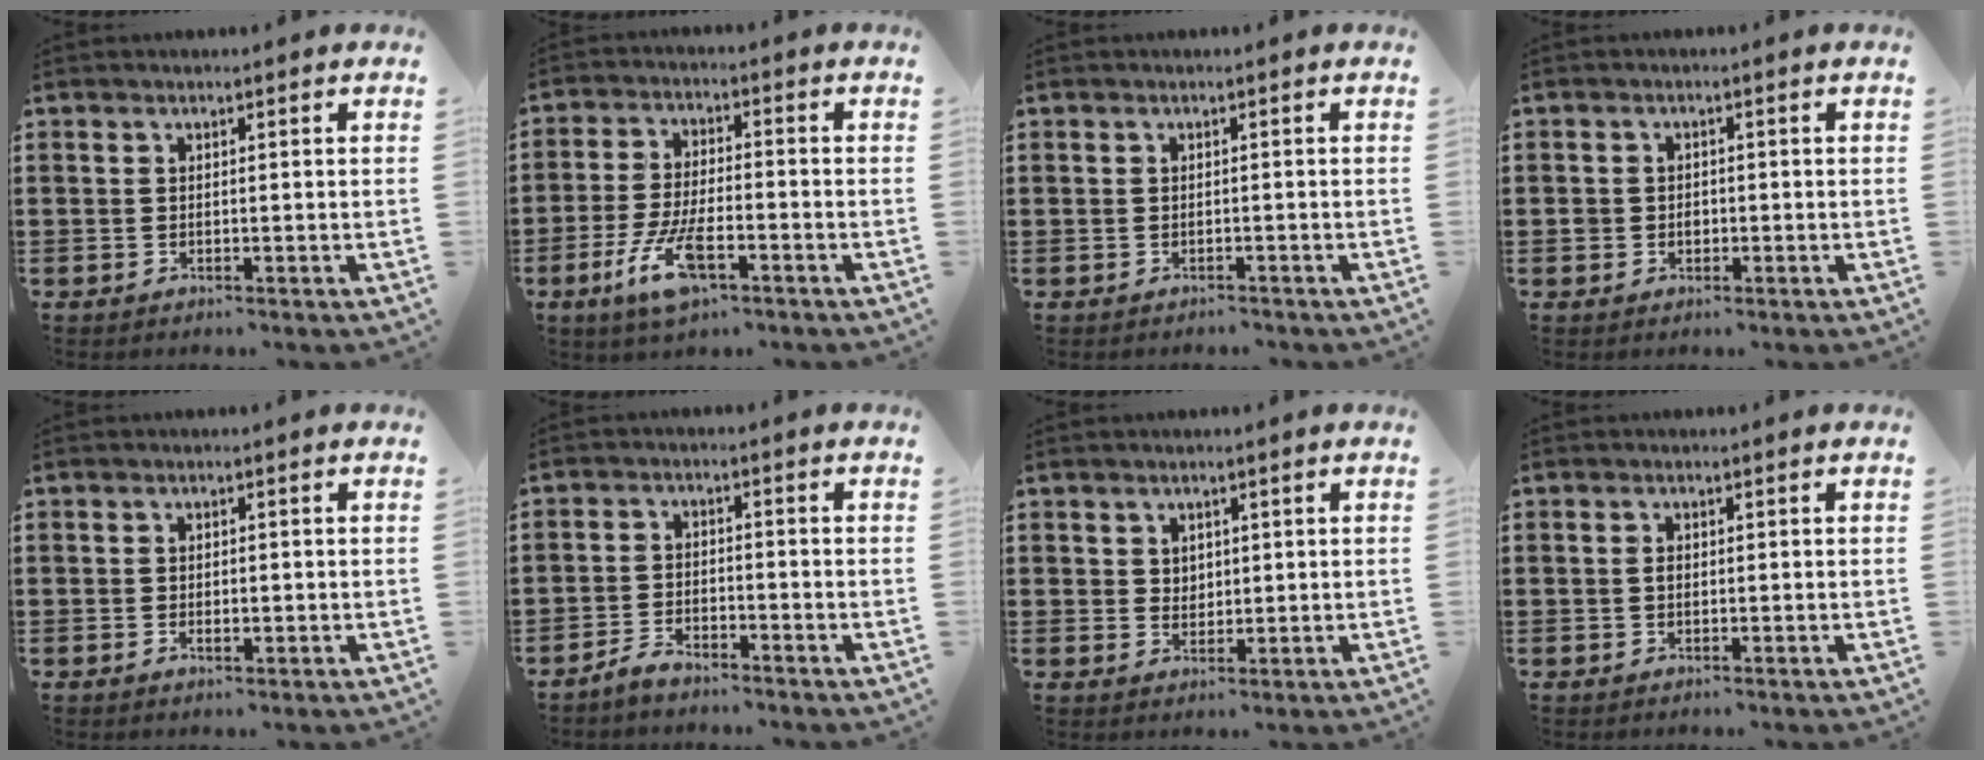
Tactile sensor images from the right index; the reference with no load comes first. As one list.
[{"total": 8.7, "force": [-4.1, 3.0, 7.1], "torque": [-0.159, -0.009, -0.075]}, {"total": 0.7, "force": [-0.7, 0.3, -0.1], "torque": [-0.001, 0.001, -0.015]}, {"total": 1.7, "force": [-0.4, 1.5, 0.7], "torque": [-0.017, 0.005, -0.009]}, {"total": 1.5, "force": [-0.3, 0.7, 1.2], "torque": [-0.023, 0.001, -0.006]}, {"total": 2.7, "force": [-2.6, 0.6, 0.6], "torque": [-0.022, 0.005, -0.055]}, {"total": 1.9, "force": [1.0, 1.6, 0.3], "torque": [-0.013, 0.006, 0.019]}, {"total": 0.9, "force": [-0.1, 0.5, 0.7], "torque": [-0.017, 0.000, -0.002]}]